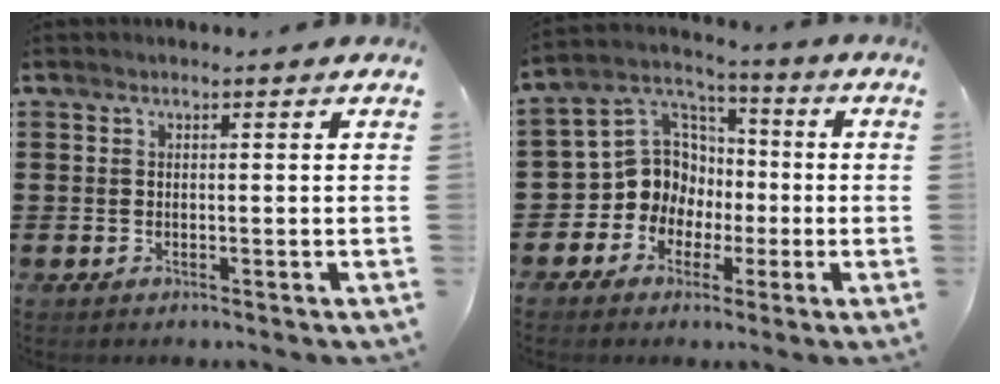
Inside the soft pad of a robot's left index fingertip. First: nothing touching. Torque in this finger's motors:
{"motor_torque": [0.58, 0.08, 0.34, 0.03]}